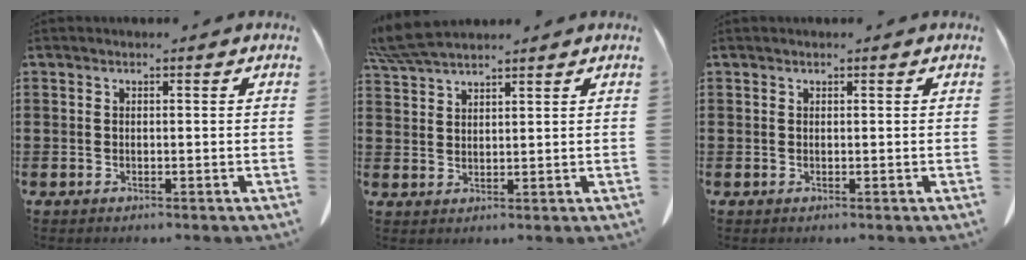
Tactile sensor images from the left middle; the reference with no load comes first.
{"total": 5.3, "force": [4.8, 0.6, 2.3], "torque": [-0.060, -0.011, 0.092]}
{"total": 0.0}